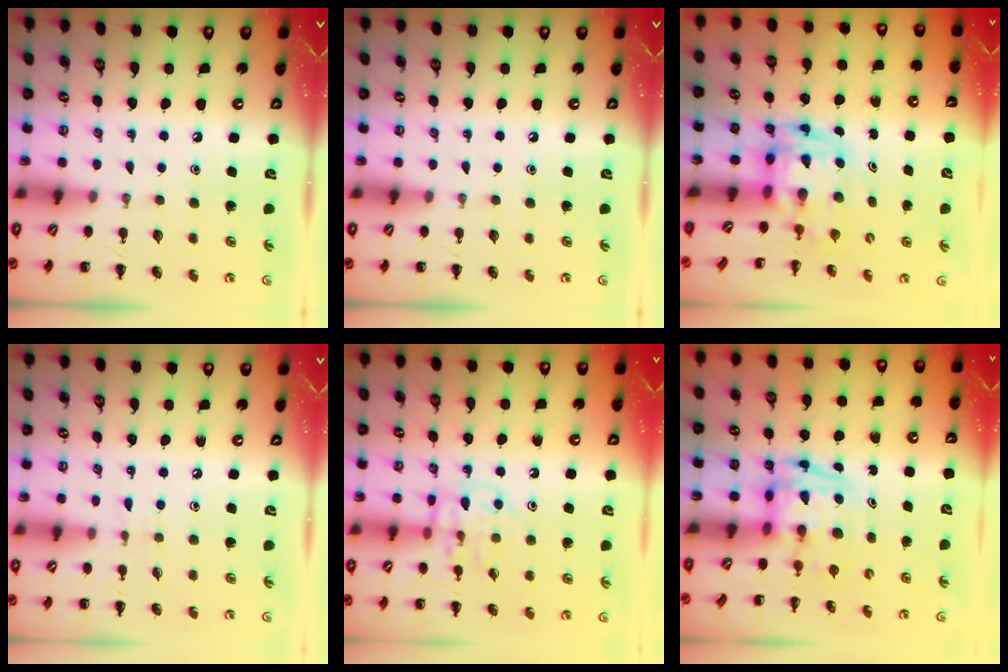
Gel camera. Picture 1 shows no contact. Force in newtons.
{"total": 0.0}
{"total": 3.2, "press": 3.1, "slide": 0.6}
{"total": 4.0, "press": 3.6, "slide": 1.7}
{"total": 11.4, "press": 11.4, "slide": 0.7}
{"total": 3.7, "press": 3.7, "slide": 0.5}